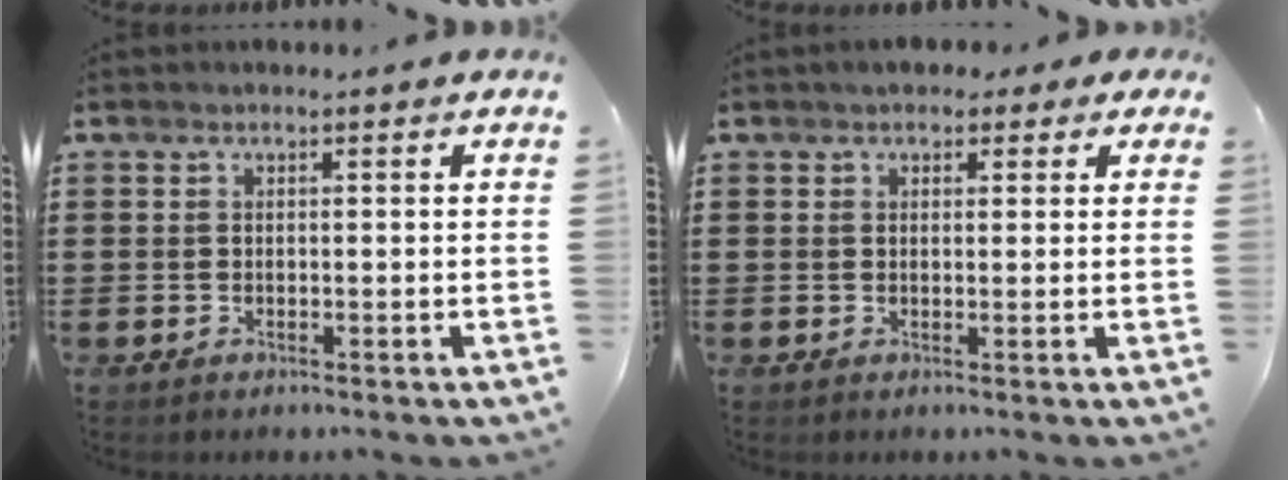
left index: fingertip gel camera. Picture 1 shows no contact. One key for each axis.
{"total": 1.9, "fx": 1.1, "fy": 1.4, "fz": 0.5, "tx": -0.008, "ty": 0.009, "tz": 0.016}